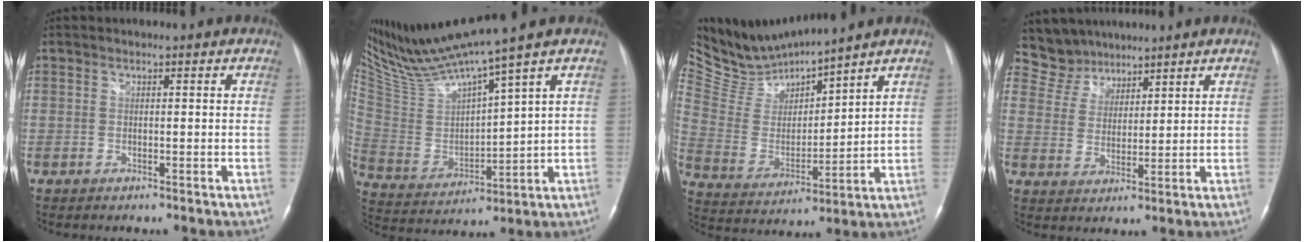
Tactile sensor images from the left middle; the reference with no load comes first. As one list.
[{"total": 14.4, "force": [12.3, -1.4, 7.3], "torque": [-0.154, -0.005, 0.246]}, {"total": 10.2, "force": [10.1, -0.4, 1.0], "torque": [-0.050, 0.000, 0.224]}, {"total": 6.0, "force": [5.3, 2.7, -0.7], "torque": [0.010, 0.010, 0.109]}]